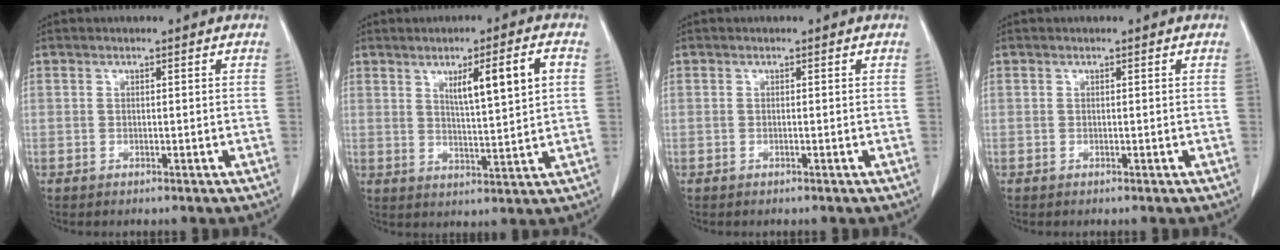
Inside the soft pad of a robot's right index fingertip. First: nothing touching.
{"total": 8.3, "force": [2.7, 0.3, 7.8], "torque": [-0.130, 0.001, 0.046]}
{"total": 0.0}
{"total": 0.0}